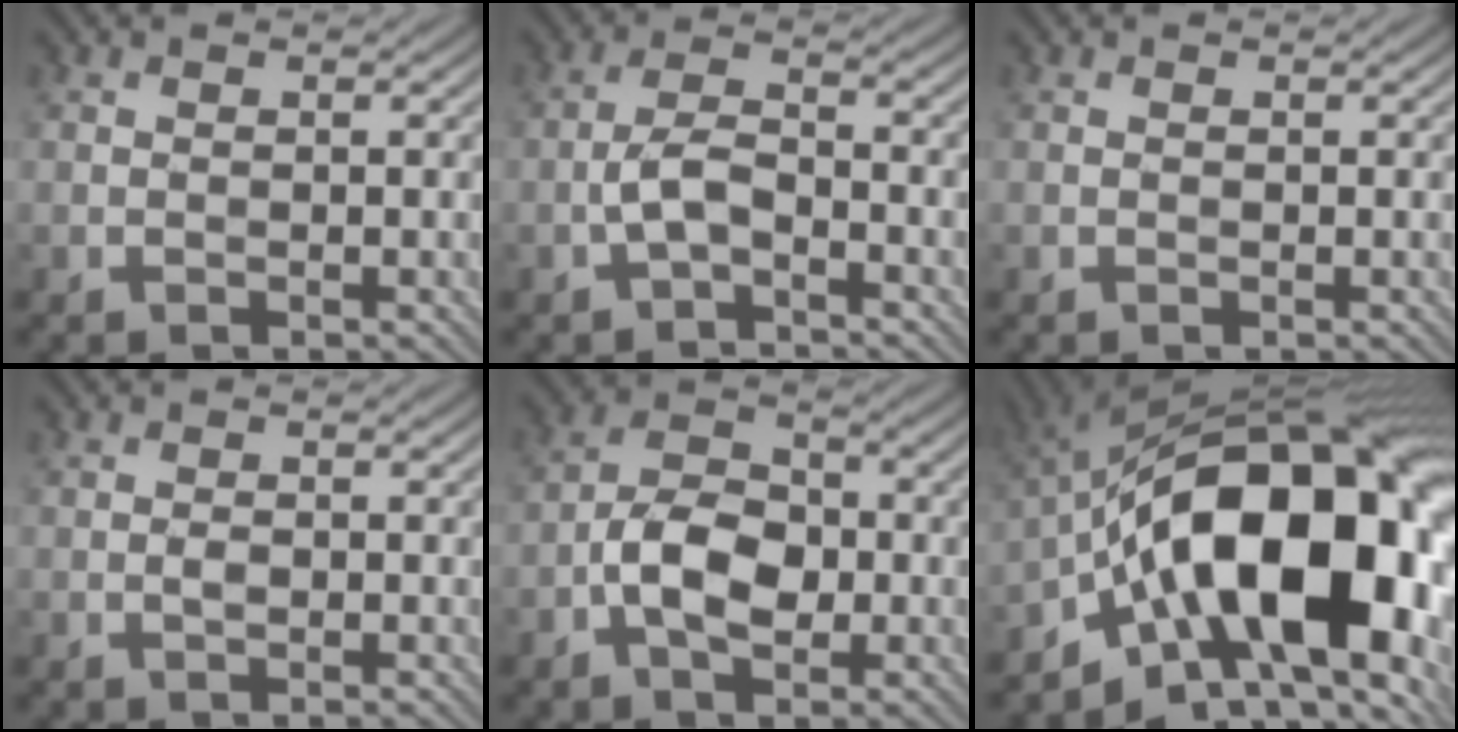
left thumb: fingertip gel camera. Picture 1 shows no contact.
{"total": 3.8, "force": [-1.8, 1.5, 2.9], "torque": [-0.062, 0.008, -0.044]}
{"total": 0.0}
{"total": 0.8, "force": [-0.2, 0.5, 0.7], "torque": [-0.014, 0.001, -0.004]}
{"total": 6.3, "force": [-1.8, 3.8, 4.7], "torque": [-0.085, 0.008, -0.043]}
{"total": 19.7, "force": [-3.6, 10.3, 16.4], "torque": [-0.236, 0.009, -0.060]}